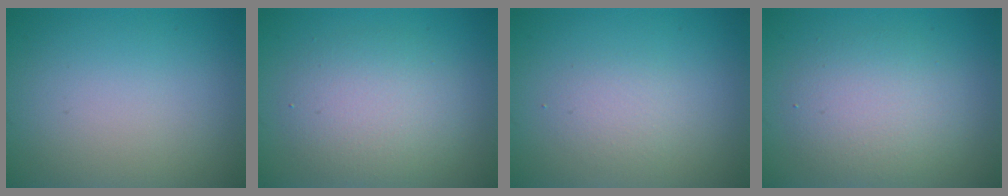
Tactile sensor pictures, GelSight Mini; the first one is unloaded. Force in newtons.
{"total": 4.2, "press": 4.2, "slide": 0.4}
{"total": 1.6, "press": 1.6, "slide": 0.2}
{"total": 4.1, "press": 4.1, "slide": 0.2}